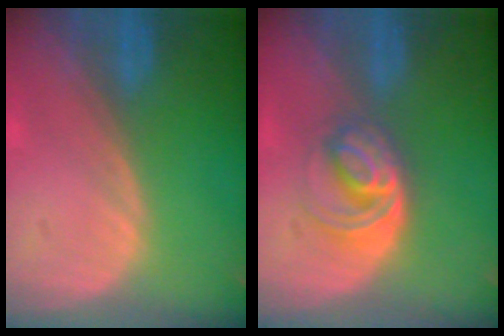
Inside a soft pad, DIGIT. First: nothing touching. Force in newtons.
{"total": 6.2, "press": 5.3, "slide": 3.2}